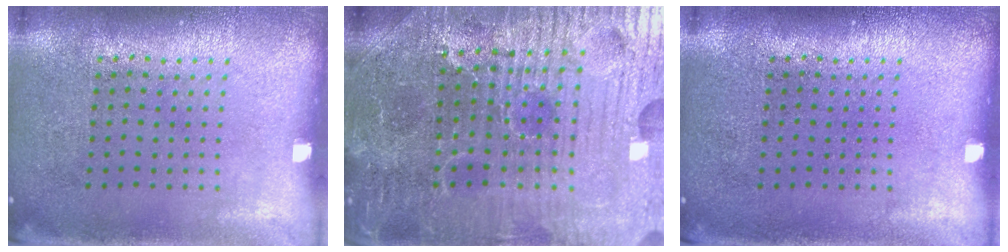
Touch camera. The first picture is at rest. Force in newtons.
{"total": 5.5, "press": 5.2, "slide": 1.5}
{"total": 0.0}